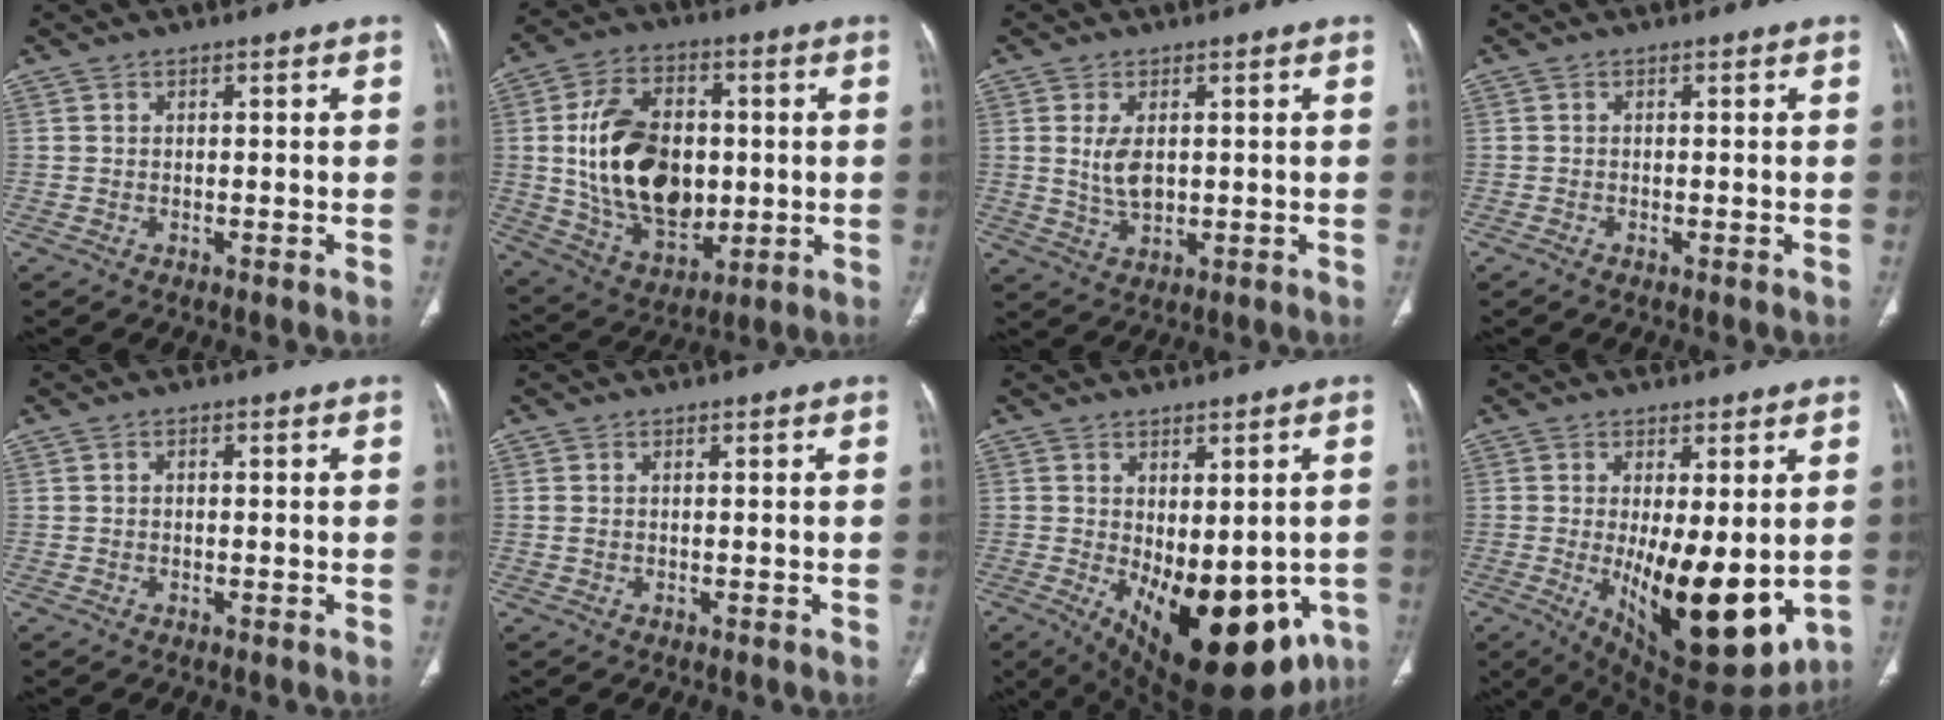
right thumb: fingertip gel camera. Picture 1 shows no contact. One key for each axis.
{"total": 20.9, "fx": 0.7, "fy": 13.7, "fz": 15.8, "tx": -0.247, "ty": -0.002, "tz": 0.027}
{"total": 5.4, "fx": 0.8, "fy": 3.1, "fz": 4.4, "tx": -0.084, "ty": -0.009, "tz": 0.022}
{"total": 0.7, "fx": -0.4, "fy": 0.3, "fz": 0.5, "tx": -0.011, "ty": -0.001, "tz": -0.008}
{"total": 0.7, "fx": 0.0, "fy": 0.5, "fz": 0.5, "tx": -0.007, "ty": 0.001, "tz": -0.001}
{"total": 0.9, "fx": 0.1, "fy": 0.6, "fz": 0.7, "tx": -0.027, "ty": 0.011, "tz": 0.008}
{"total": 22.0, "fx": -7.1, "fy": 11.1, "fz": 17.6, "tx": -0.200, "ty": -0.022, "tz": -0.073}
{"total": 17.4, "fx": -2.2, "fy": 6.7, "fz": 15.9, "tx": -0.234, "ty": -0.039, "tz": -0.009}